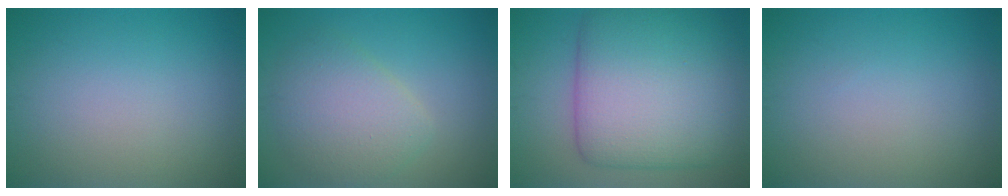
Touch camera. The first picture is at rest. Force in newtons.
{"total": 4.4, "press": 4.4, "slide": 0.1}
{"total": 11.8, "press": 11.8, "slide": 0.3}
{"total": 0.0}